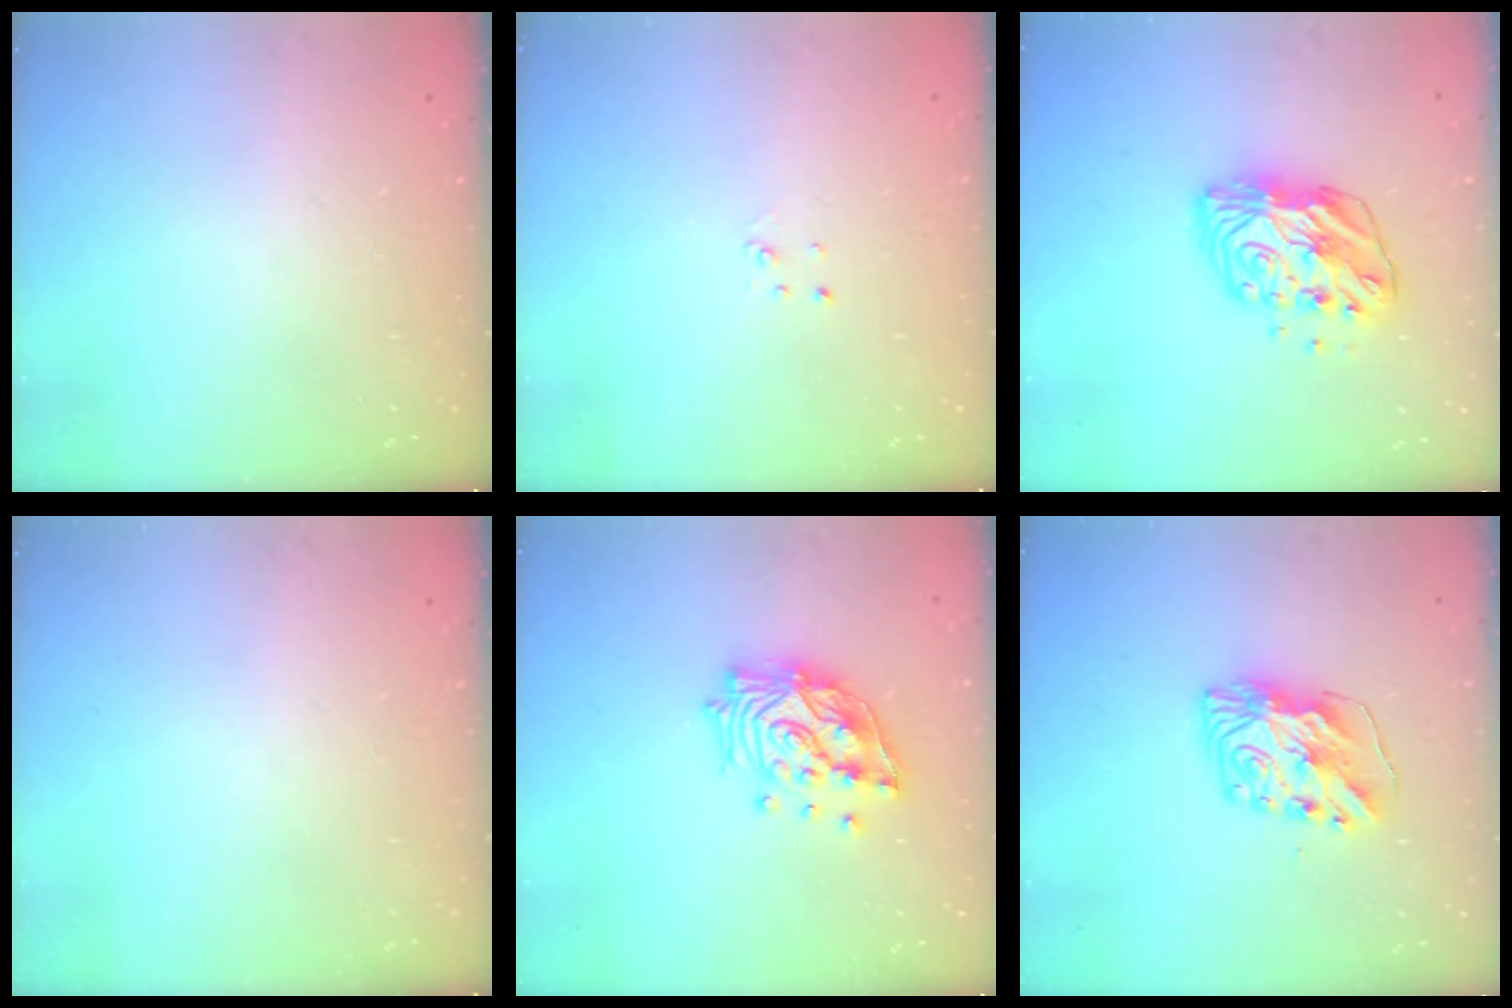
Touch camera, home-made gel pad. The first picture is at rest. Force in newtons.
{"total": 2.0, "press": 2.0, "slide": 0.2}
{"total": 12.7, "press": 12.7, "slide": 1.0}
{"total": 0.0}
{"total": 15.2, "press": 15.1, "slide": 1.7}
{"total": 10.9, "press": 10.9, "slide": 0.5}